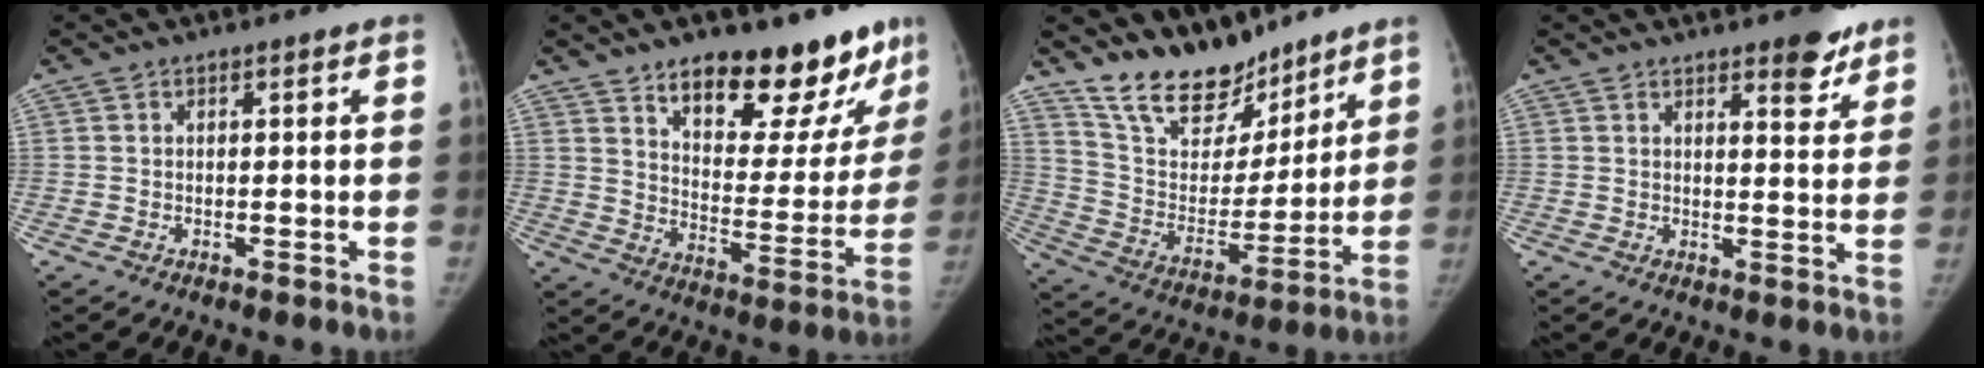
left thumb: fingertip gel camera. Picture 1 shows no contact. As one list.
[{"total": 21.6, "force": [15.4, 8.9, 12.2], "torque": [-0.112, -0.101, 0.225]}, {"total": 16.5, "force": [14.2, 7.0, 4.9], "torque": [-0.032, -0.093, 0.258]}, {"total": 6.2, "force": [4.4, 2.1, 3.8], "torque": [-0.026, -0.027, 0.055]}]